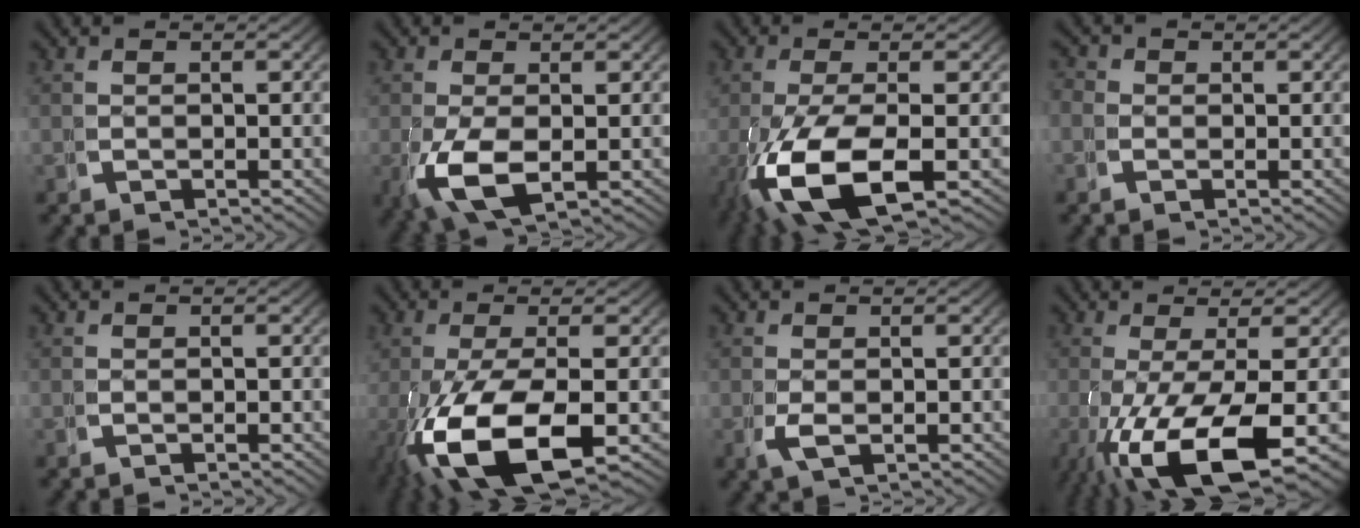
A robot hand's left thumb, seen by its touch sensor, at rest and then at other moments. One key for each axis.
{"total": 6.1, "fx": -0.8, "fy": 3.4, "fz": 5.0, "tx": -0.137, "ty": -0.031, "tz": 0.008}
{"total": 10.1, "fx": -2.2, "fy": 4.8, "fz": 8.7, "tx": -0.205, "ty": -0.038, "tz": -0.005}
{"total": 1.5, "fx": -0.2, "fy": 1.5, "fz": 0.2, "tx": 0.004, "ty": -0.001, "tz": -0.014}
{"total": 0.0}
{"total": 11.3, "fx": -2.1, "fy": 5.2, "fz": 9.8, "tx": -0.227, "ty": -0.040, "tz": 0.001}
{"total": 1.5, "fx": 0.1, "fy": 0.7, "fz": 1.4, "tx": -0.039, "ty": -0.006, "tz": 0.008}
{"total": 11.6, "fx": -3.1, "fy": 4.9, "fz": 10.0, "tx": -0.214, "ty": -0.049, "tz": -0.011}